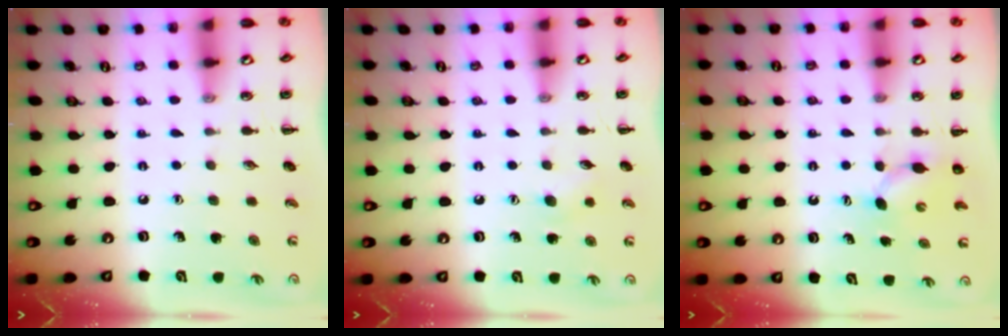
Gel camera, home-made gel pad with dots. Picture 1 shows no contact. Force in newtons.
{"total": 5.7, "press": 5.5, "slide": 1.6}
{"total": 3.6, "press": 3.5, "slide": 0.5}